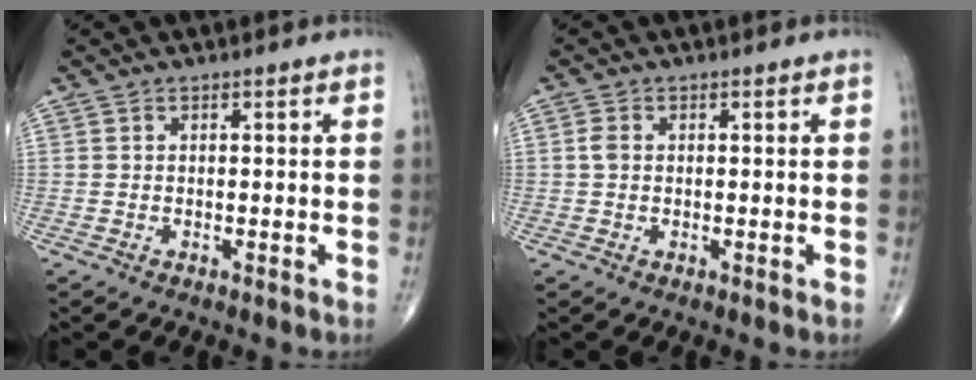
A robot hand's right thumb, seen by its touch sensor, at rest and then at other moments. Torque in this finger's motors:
{"motor_torque": [-0.01, 0.01, -0.09, -0.09, 0.02]}